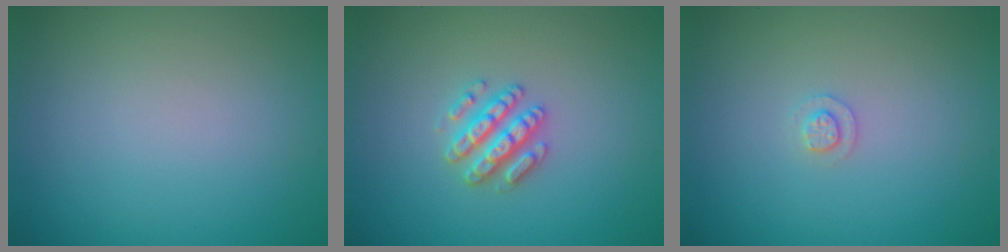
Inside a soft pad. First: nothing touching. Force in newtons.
{"total": 2.9, "press": 2.8, "slide": 0.5}
{"total": 1.0, "press": 1.0, "slide": 0.2}